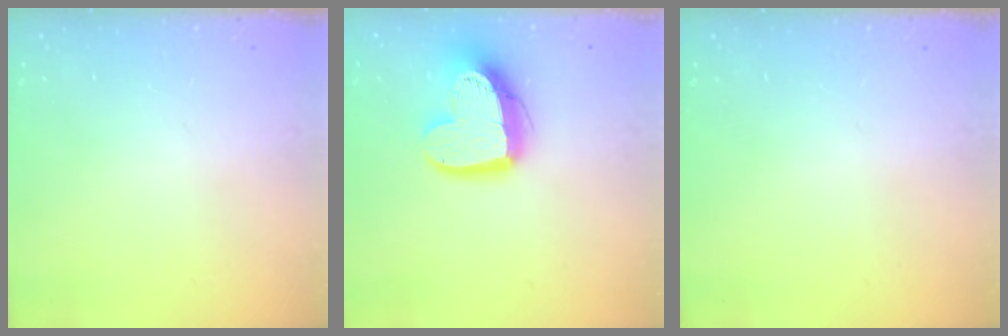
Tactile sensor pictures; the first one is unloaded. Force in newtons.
{"total": 15.6, "press": 15.5, "slide": 1.6}
{"total": 0.0}